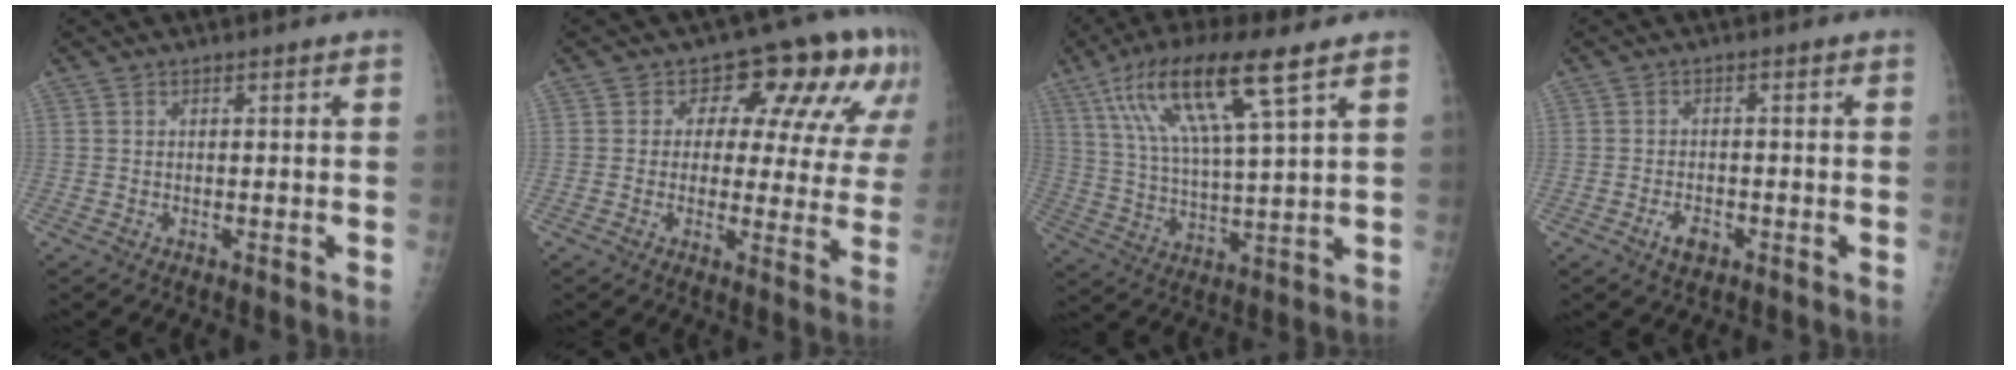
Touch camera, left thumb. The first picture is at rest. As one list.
[{"total": 14.4, "force": [6.6, 8.3, 9.7], "torque": [-0.068, -0.010, 0.070]}, {"total": 16.8, "force": [8.5, 3.2, 14.1], "torque": [-0.277, -0.016, 0.162]}, {"total": 3.3, "force": [-1.7, 2.0, 2.0], "torque": [-0.031, 0.007, -0.027]}]